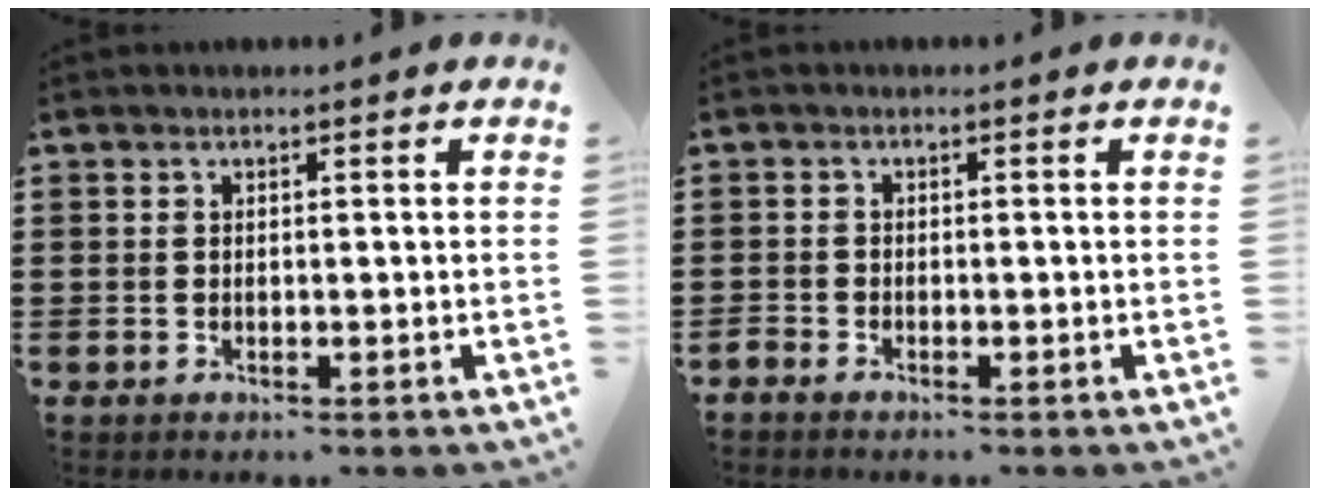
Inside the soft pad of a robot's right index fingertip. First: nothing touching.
{"total": 1.1, "force": [-1.0, 0.4, -0.1], "torque": [-0.002, 0.003, -0.022]}